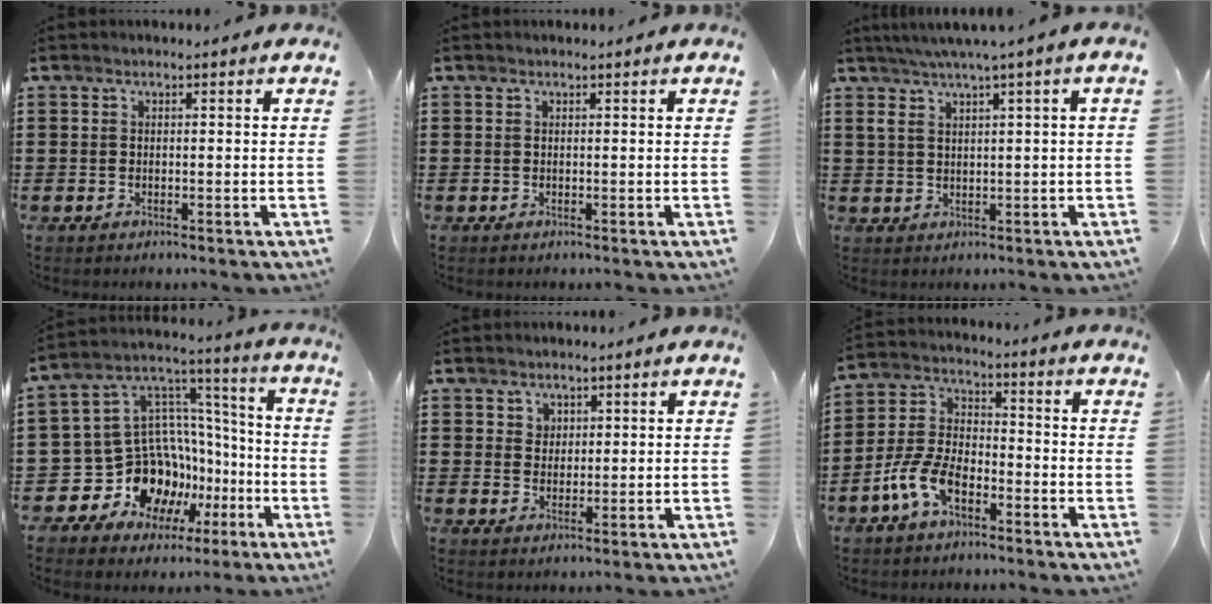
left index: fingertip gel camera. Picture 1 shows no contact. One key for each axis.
{"total": 0.0}
{"total": 3.1, "fx": 1.3, "fy": 0.0, "fz": 2.9, "tx": -0.058, "ty": 0.000, "tz": 0.021}
{"total": 13.2, "fx": -4.7, "fy": 11.5, "fz": 4.5, "tx": -0.144, "ty": -0.015, "tz": -0.060}
{"total": 2.2, "fx": 1.5, "fy": 1.6, "fz": 0.2, "tx": -0.011, "ty": 0.004, "tz": 0.029}
{"total": 7.7, "fx": -4.4, "fy": 3.6, "fz": 5.3, "tx": -0.135, "ty": -0.001, "tz": -0.088}